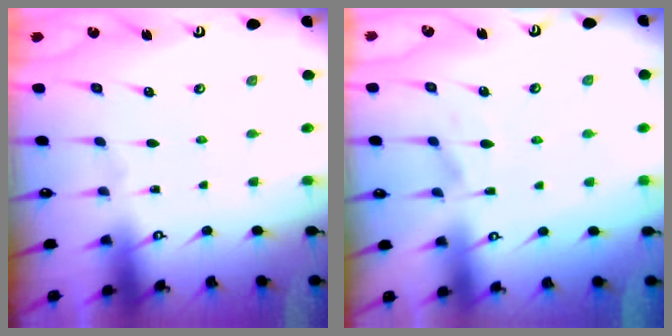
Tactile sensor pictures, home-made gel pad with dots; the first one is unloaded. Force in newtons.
{"total": 1.9, "press": 1.4, "slide": 1.2}